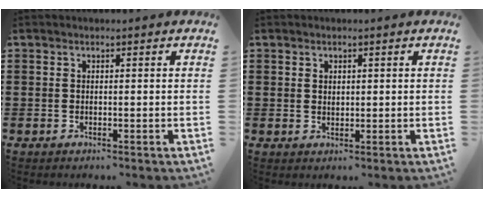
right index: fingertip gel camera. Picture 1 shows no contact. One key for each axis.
{"total": 1.1, "fx": 0.8, "fy": 0.7, "fz": 0.3, "tx": -0.007, "ty": 0.003, "tz": 0.015}